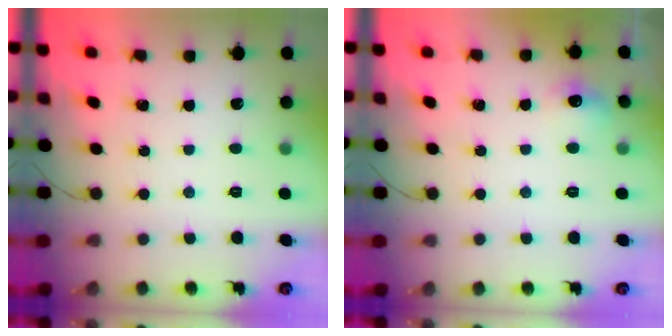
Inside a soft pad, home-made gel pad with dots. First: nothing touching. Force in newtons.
{"total": 6.3, "press": 6.2, "slide": 1.2}